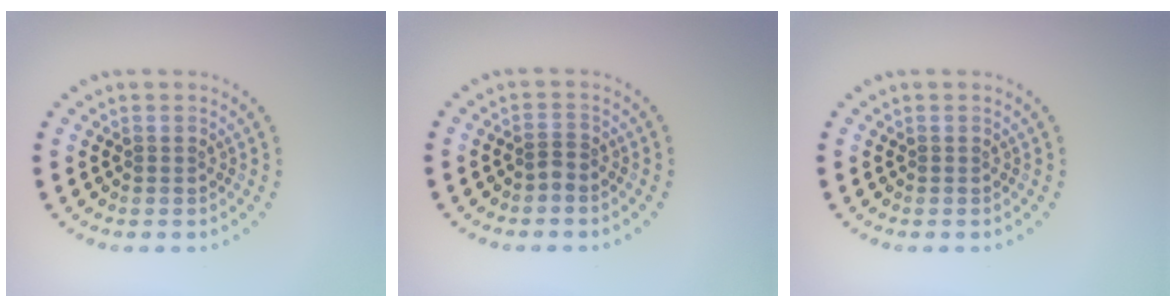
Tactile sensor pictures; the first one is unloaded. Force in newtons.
{"total": 0.9, "press": 0.5, "slide": 0.7}
{"total": 0.0}